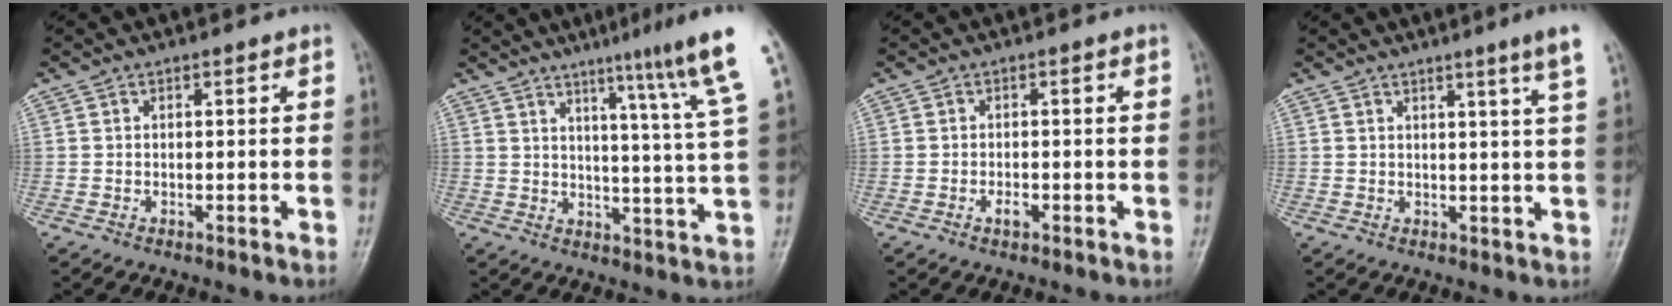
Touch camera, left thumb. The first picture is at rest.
{"total": 13.5, "force": [8.4, -1.4, 10.4], "torque": [-0.145, -0.049, 0.105]}
{"total": 1.9, "force": [-0.9, 1.0, 1.3], "torque": [-0.018, 0.004, -0.017]}
{"total": 5.5, "force": [3.4, -0.9, 4.3], "torque": [-0.059, -0.021, 0.043]}